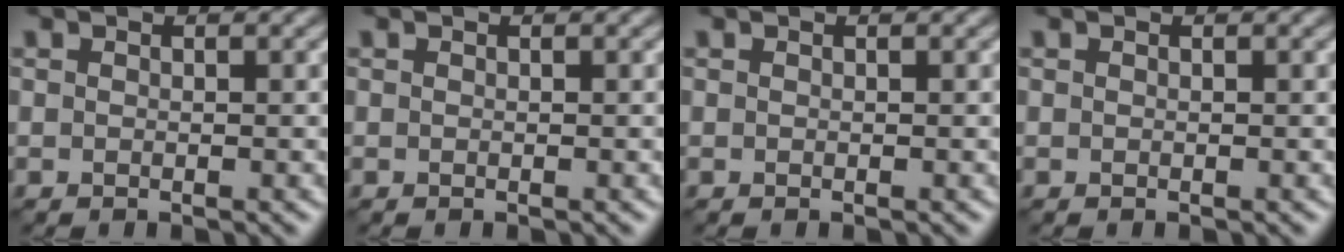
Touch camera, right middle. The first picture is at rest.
{"total": 0.0}
{"total": 0.0}
{"total": 0.0}